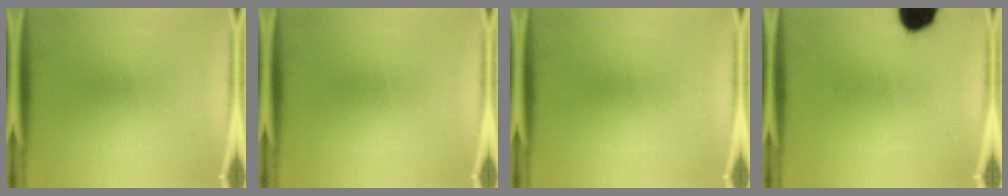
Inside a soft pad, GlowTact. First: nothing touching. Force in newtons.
{"total": 0.0}
{"total": 0.0}
{"total": 11.7}